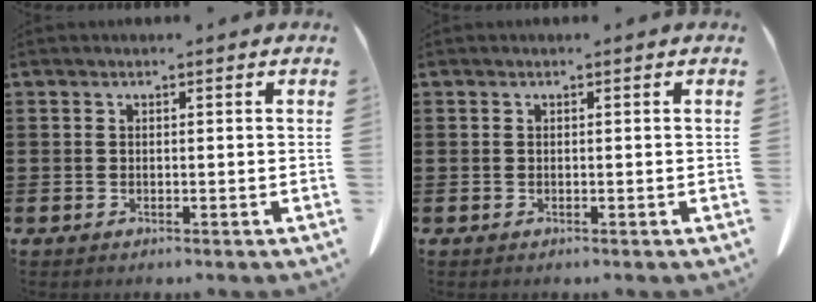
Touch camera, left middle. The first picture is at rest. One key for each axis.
{"total": 0.0}